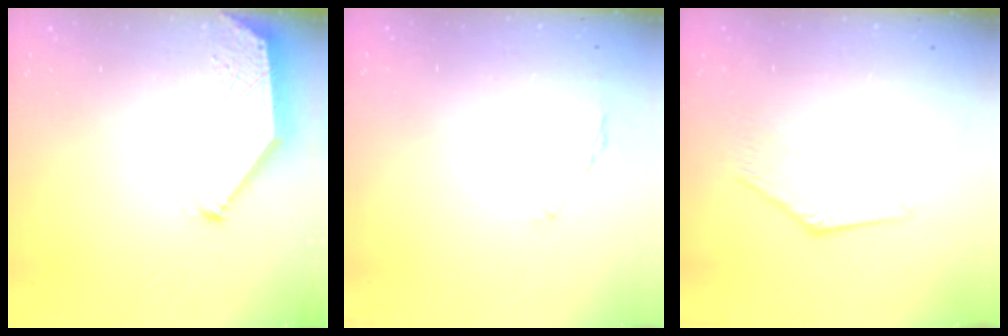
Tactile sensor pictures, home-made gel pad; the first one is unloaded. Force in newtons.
{"total": 1.2, "press": 1.0, "slide": 0.5}
{"total": 0.0}